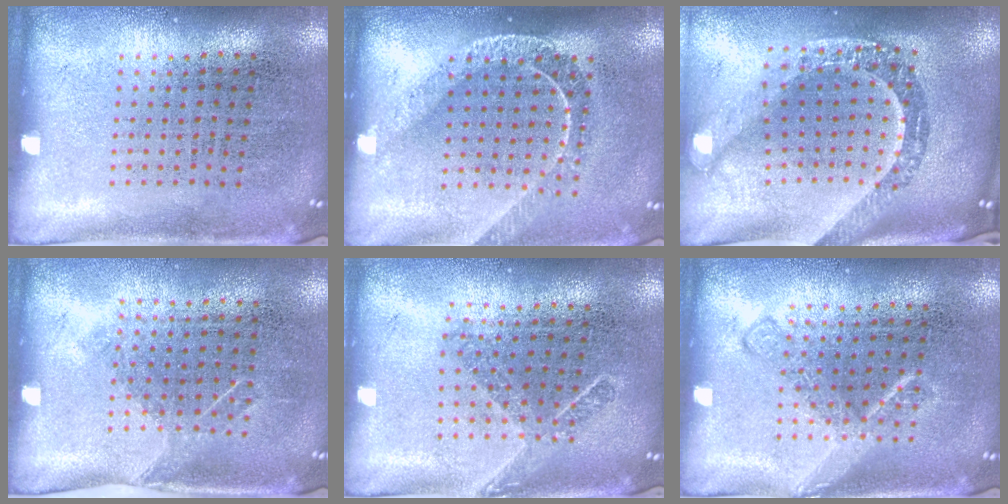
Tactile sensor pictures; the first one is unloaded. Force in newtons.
{"total": 1.7, "press": 1.5, "slide": 0.9}
{"total": 3.3, "press": 2.4, "slide": 2.3}
{"total": 1.1, "press": 0.8, "slide": 0.6}
{"total": 1.7, "press": 1.3, "slide": 1.1}
{"total": 2.2, "press": 2.2, "slide": 0.3}